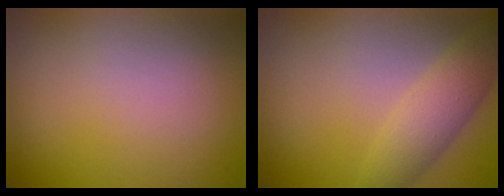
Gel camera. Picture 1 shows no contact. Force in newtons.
{"total": 3.6, "press": 3.6, "slide": 0.0}